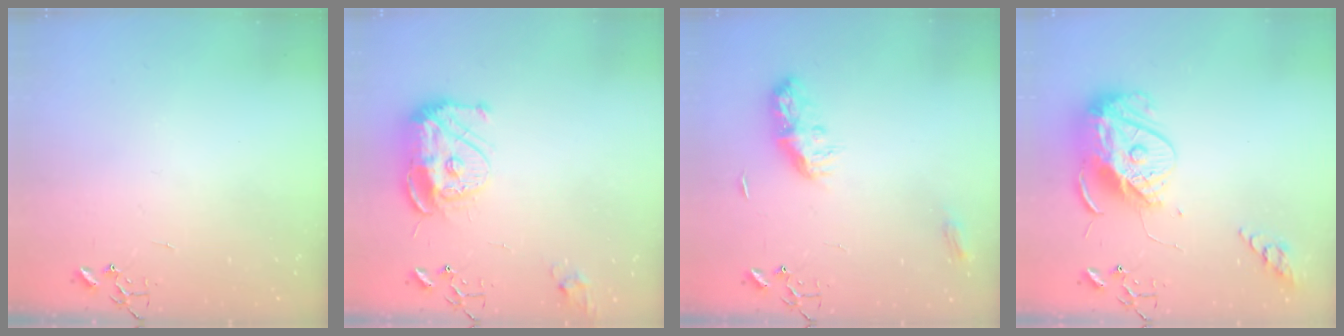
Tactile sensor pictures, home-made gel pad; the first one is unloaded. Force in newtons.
{"total": 13.5, "press": 13.4, "slide": 1.2}
{"total": 9.9, "press": 9.9, "slide": 0.1}
{"total": 16.5, "press": 16.4, "slide": 1.3}